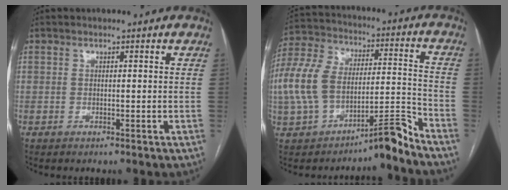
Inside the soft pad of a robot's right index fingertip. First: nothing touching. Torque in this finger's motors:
{"motor_torque": [0.96, -0.13, 0.35, 0.15]}